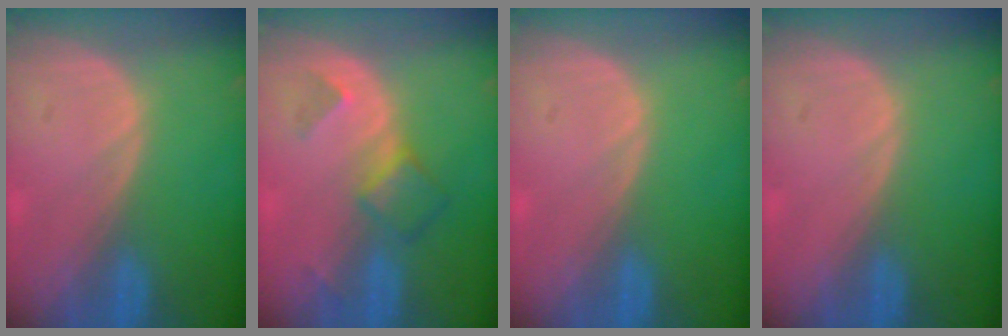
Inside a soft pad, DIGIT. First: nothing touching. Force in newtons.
{"total": 4.8, "press": 4.3, "slide": 2.1}
{"total": 0.0}
{"total": 0.0}